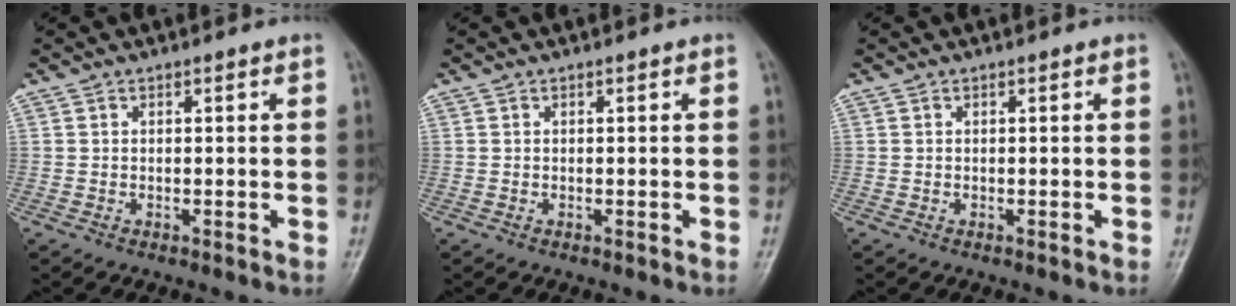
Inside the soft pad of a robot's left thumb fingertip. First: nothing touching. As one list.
[{"total": 0.0}, {"total": 0.0}]